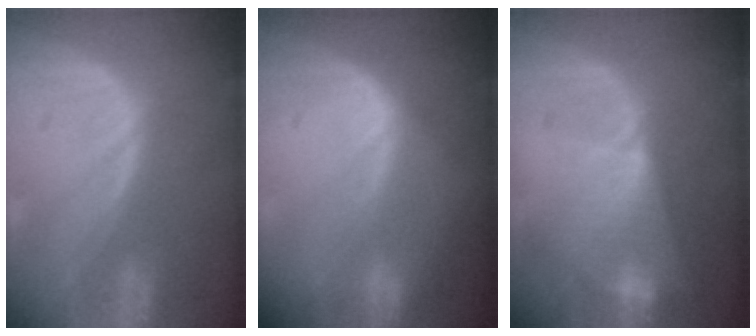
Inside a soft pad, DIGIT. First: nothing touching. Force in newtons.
{"total": 2.0, "press": 1.1, "slide": 1.7}
{"total": 6.9, "press": 6.7, "slide": 1.7}